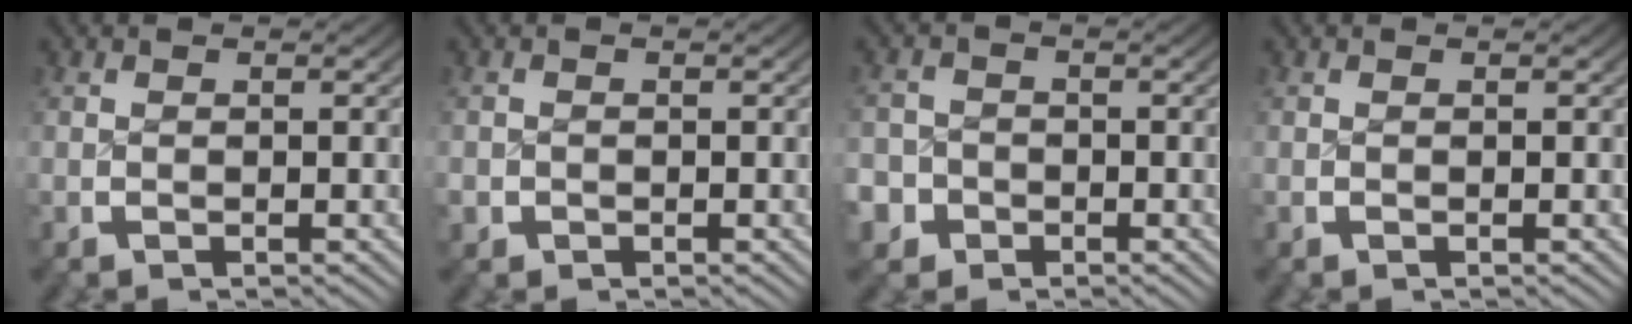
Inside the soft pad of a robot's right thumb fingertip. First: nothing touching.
{"total": 1.3, "force": [-0.6, 1.1, 0.1], "torque": [-0.004, -0.008, -0.009]}
{"total": 4.5, "force": [-2.5, 3.7, 0.7], "torque": [-0.019, -0.022, -0.039]}
{"total": 0.0}